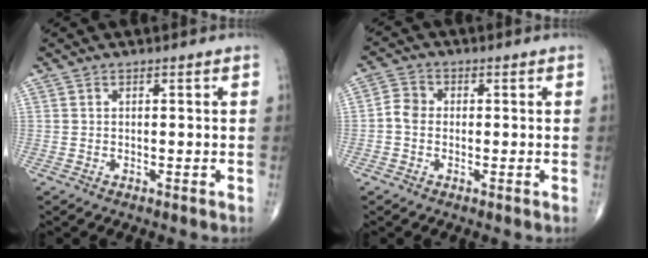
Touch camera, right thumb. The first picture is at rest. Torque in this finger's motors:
{"motor_torque": [-0.02, 0.07, 0.12, -0.04, 0.03]}